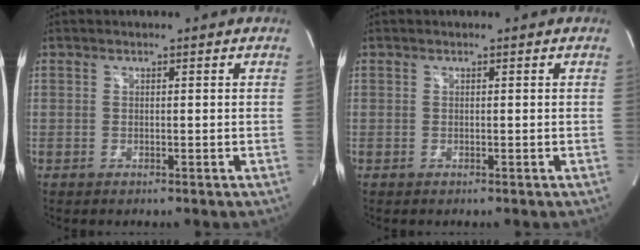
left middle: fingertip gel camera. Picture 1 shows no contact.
{"total": 0.0}